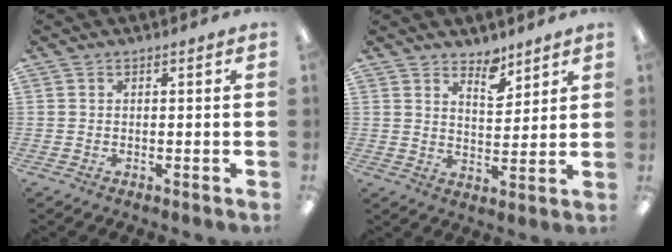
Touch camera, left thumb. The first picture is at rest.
{"total": 6.0, "force": [5.1, 2.6, 1.9], "torque": [-0.012, -0.036, 0.088]}